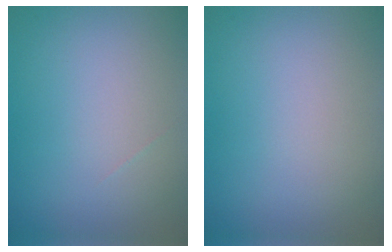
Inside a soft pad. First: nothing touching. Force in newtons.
{"total": 0.0}